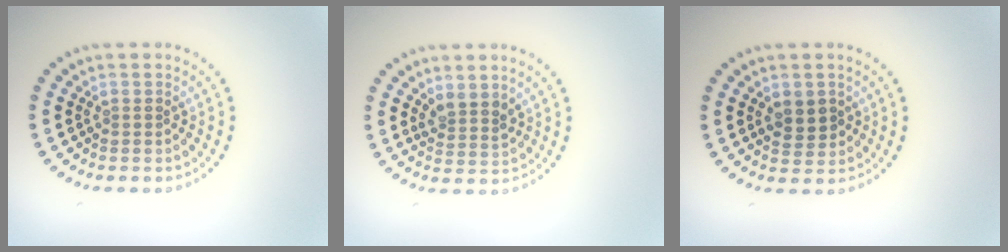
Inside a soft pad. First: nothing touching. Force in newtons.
{"total": 2.1, "press": 1.7, "slide": 1.3}
{"total": 2.4, "press": 2.4, "slide": 0.6}